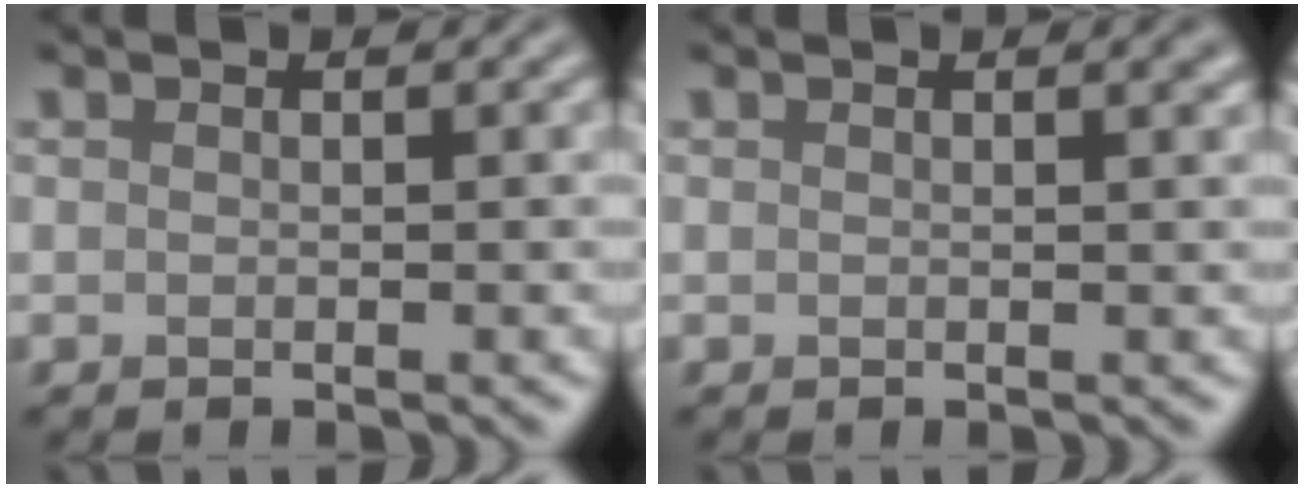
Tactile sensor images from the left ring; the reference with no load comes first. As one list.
[{"total": 1.0, "force": [0.5, 0.3, 0.8], "torque": [-0.005, 0.003, 0.008]}]